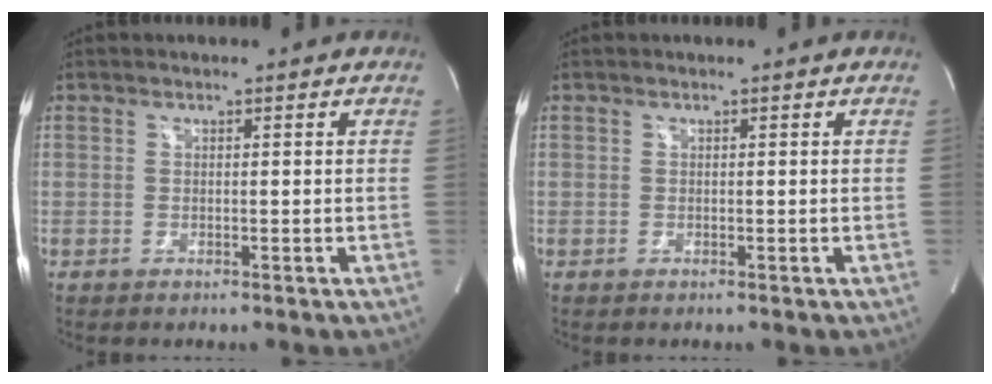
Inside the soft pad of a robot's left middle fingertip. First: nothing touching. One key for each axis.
{"total": 0.0}